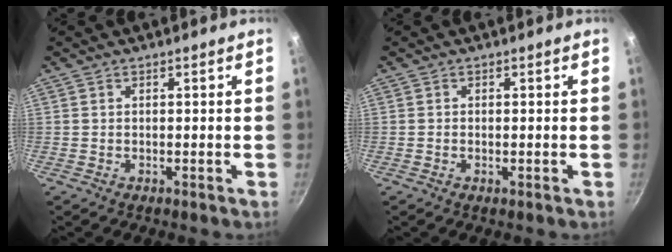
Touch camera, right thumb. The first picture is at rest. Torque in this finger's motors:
{"motor_torque": [-0.48, -0.07, -0.25, 0.02, 0.05]}